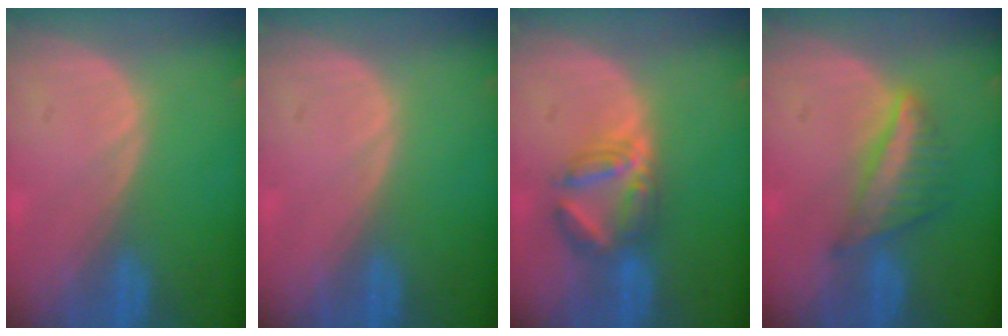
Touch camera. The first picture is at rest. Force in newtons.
{"total": 0.0}
{"total": 5.9, "press": 5.8, "slide": 0.9}
{"total": 5.9, "press": 5.7, "slide": 1.6}